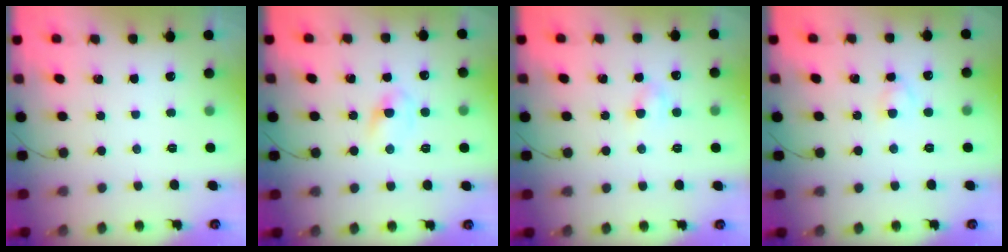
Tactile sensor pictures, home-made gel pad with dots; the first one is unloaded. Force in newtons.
{"total": 4.4, "press": 4.1, "slide": 1.5}
{"total": 3.5, "press": 3.3, "slide": 1.3}
{"total": 2.5, "press": 2.3, "slide": 1.0}